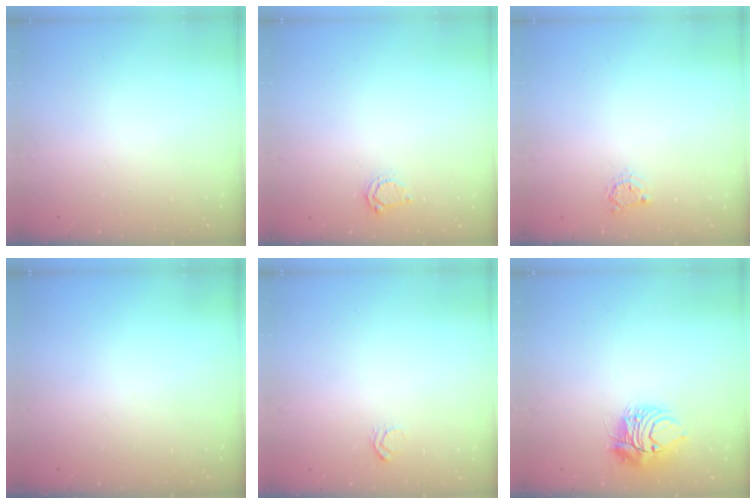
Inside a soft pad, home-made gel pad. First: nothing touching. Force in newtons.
{"total": 3.7, "press": 3.7, "slide": 0.5}
{"total": 3.1, "press": 3.1, "slide": 0.4}
{"total": 0.0}
{"total": 3.3, "press": 3.2, "slide": 0.4}
{"total": 10.0, "press": 9.9, "slide": 0.9}